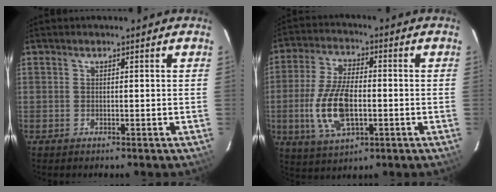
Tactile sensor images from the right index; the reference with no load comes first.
{"total": 12.8, "force": [-2.5, 5.9, 11.1], "torque": [-0.232, -0.003, -0.041]}